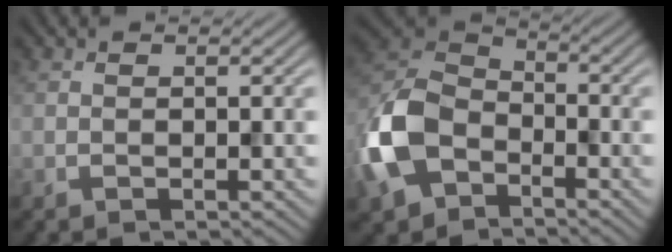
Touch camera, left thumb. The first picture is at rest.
{"total": 12.4, "force": [-5.3, 8.2, 7.6], "torque": [-0.198, -0.012, -0.125]}